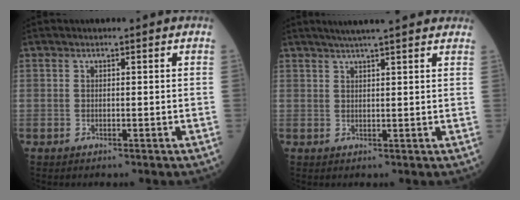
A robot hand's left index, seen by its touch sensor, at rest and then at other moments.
{"total": 9.6, "force": [8.1, 0.9, 5.1], "torque": [-0.071, 0.033, 0.099]}